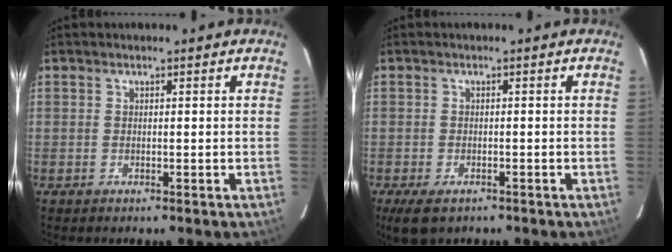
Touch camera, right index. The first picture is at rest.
{"total": 4.5, "force": [-3.0, 2.2, 2.4], "torque": [-0.049, -0.009, -0.043]}